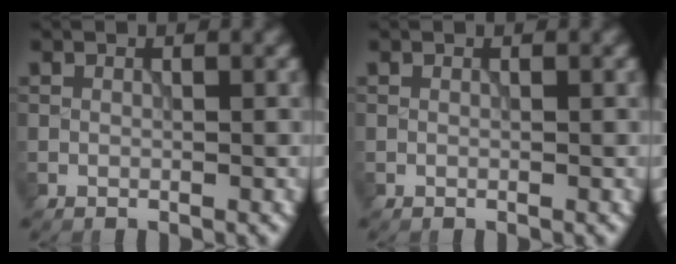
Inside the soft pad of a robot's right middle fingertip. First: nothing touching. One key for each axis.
{"total": 0.0}